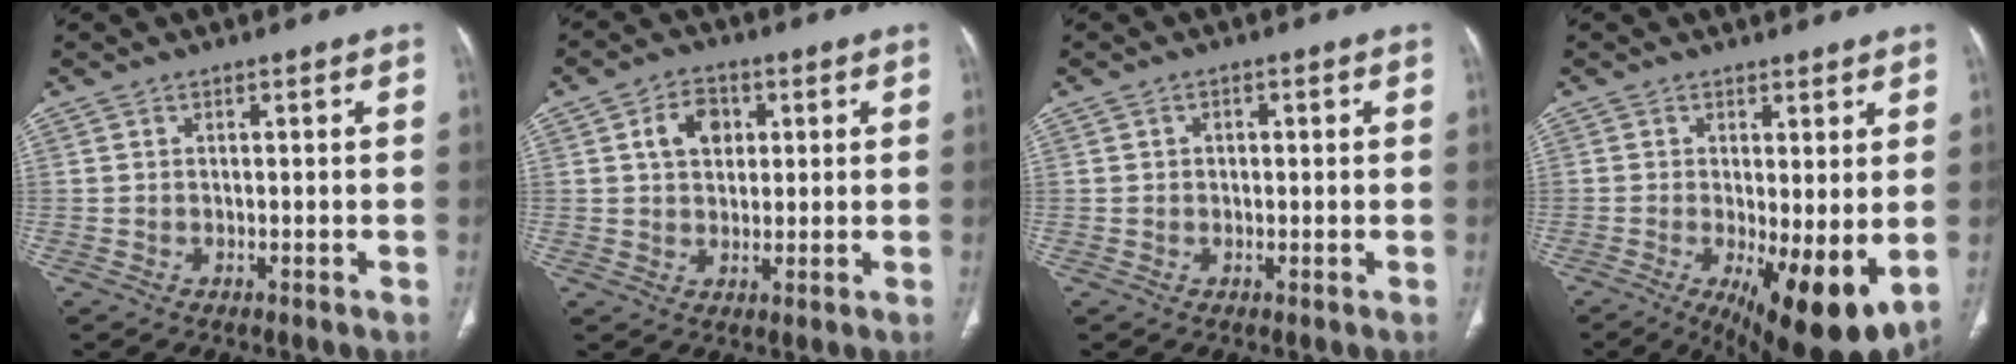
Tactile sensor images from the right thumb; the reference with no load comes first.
{"total": 6.5, "force": [1.9, 4.8, 4.0], "torque": [-0.044, 0.001, 0.029]}
{"total": 1.2, "force": [0.2, 1.0, 0.6], "torque": [-0.004, 0.003, 0.001]}
{"total": 12.8, "force": [-2.3, 4.3, 11.8], "torque": [-0.177, -0.029, -0.020]}